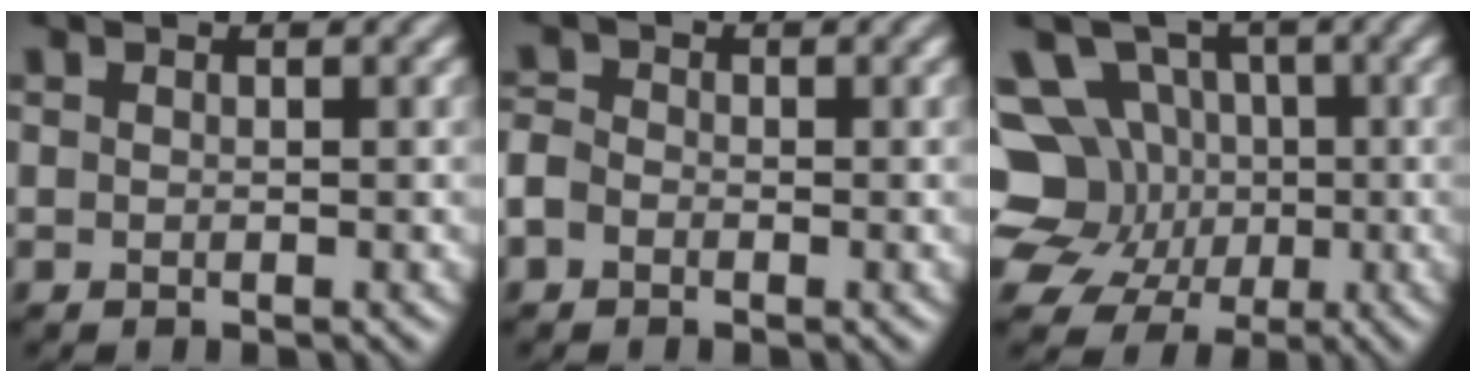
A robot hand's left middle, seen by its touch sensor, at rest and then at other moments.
{"total": 2.4, "force": [-1.1, 1.9, 0.8], "torque": [-0.001, 0.011, -0.040]}
{"total": 11.6, "force": [-0.2, 10.3, 5.3], "torque": [-0.128, 0.021, -0.039]}